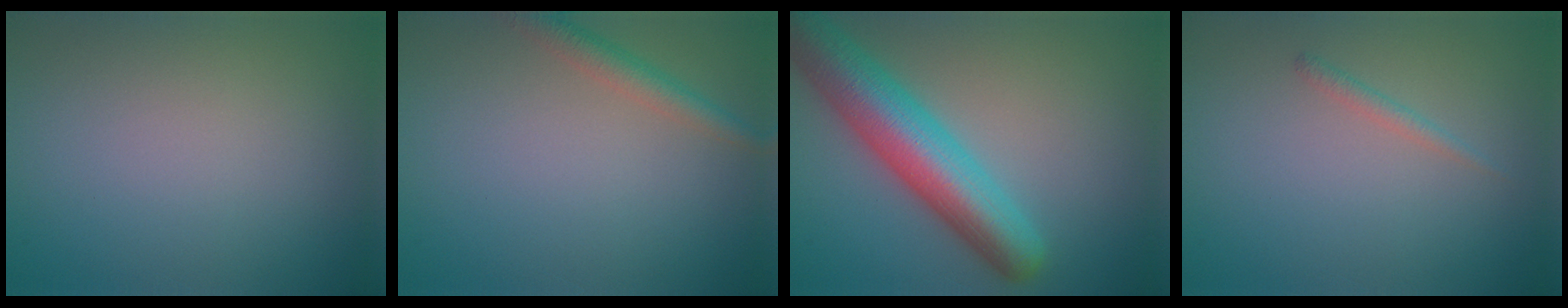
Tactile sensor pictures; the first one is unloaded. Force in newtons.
{"total": 2.3, "press": 2.3, "slide": 0.1}
{"total": 8.7, "press": 8.7, "slide": 0.4}
{"total": 0.9, "press": 0.9, "slide": 0.0}